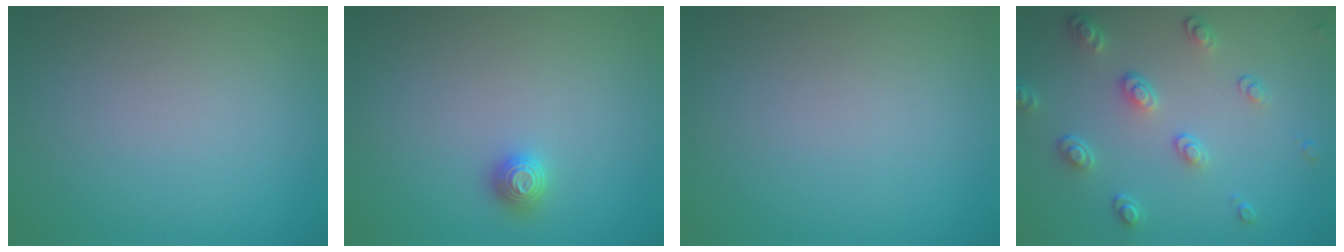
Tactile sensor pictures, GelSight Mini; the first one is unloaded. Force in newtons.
{"total": 1.3, "press": 1.2, "slide": 0.3}
{"total": 0.0}
{"total": 3.7, "press": 2.9, "slide": 2.2}